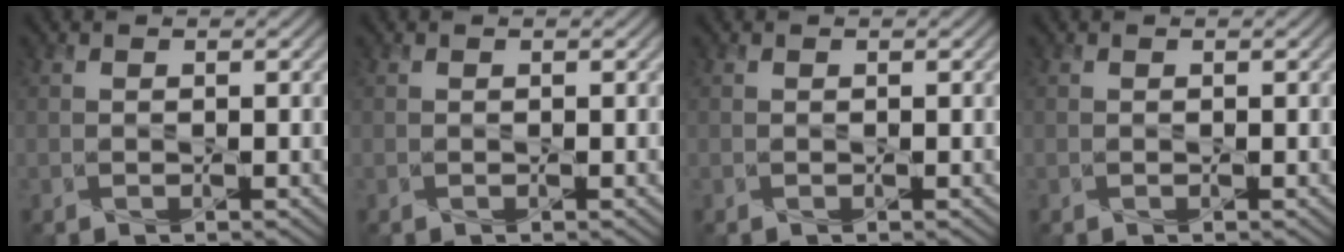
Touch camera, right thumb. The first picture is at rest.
{"total": 0.0}
{"total": 0.0}
{"total": 0.0}